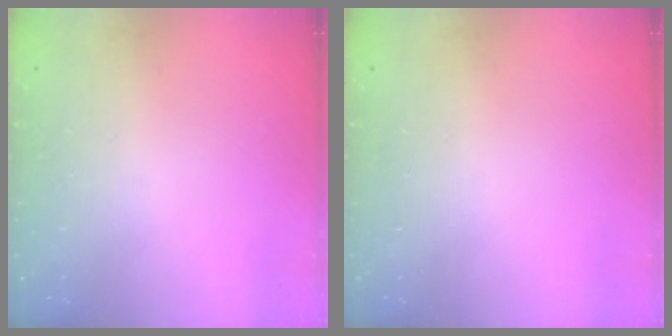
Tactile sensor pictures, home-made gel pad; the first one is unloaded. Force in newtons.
{"total": 0.0}